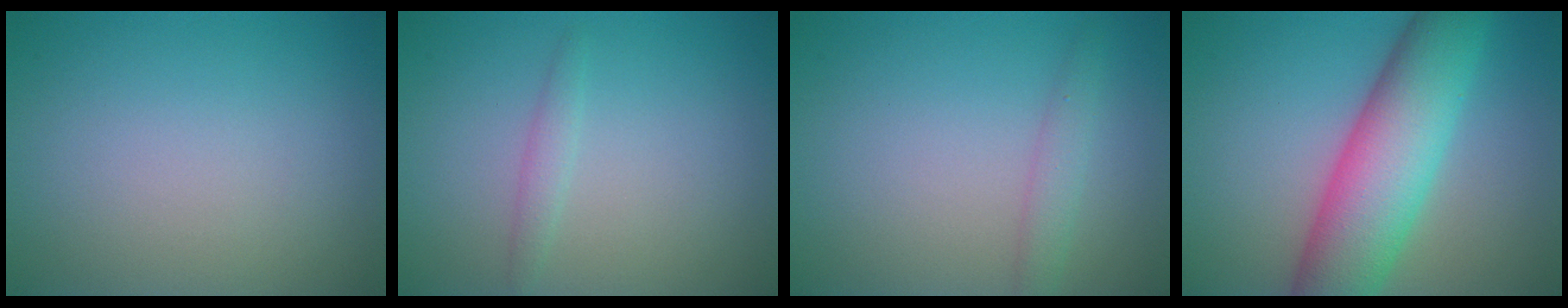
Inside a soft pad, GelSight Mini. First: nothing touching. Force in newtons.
{"total": 1.2, "press": 1.2, "slide": 0.0}
{"total": 1.7, "press": 1.7, "slide": 0.1}
{"total": 9.6, "press": 9.6, "slide": 0.3}